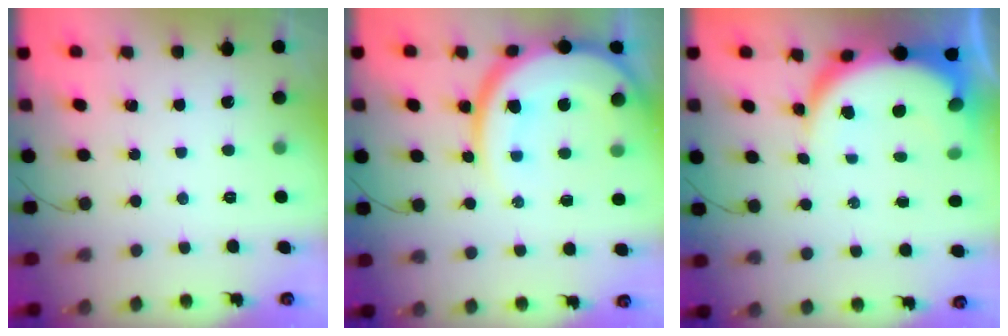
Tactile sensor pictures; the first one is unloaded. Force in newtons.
{"total": 19.7, "press": 19.5, "slide": 3.2}
{"total": 9.7, "press": 9.6, "slide": 1.2}